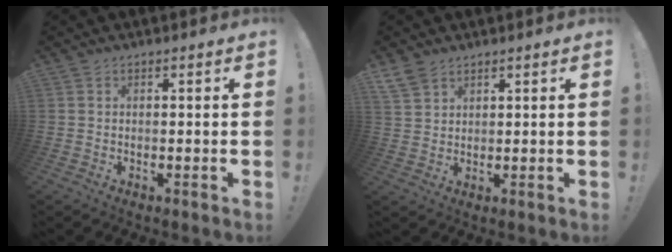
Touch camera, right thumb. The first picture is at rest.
{"total": 4.8, "force": [3.8, 2.5, 1.7], "torque": [-0.035, -0.018, 0.076]}